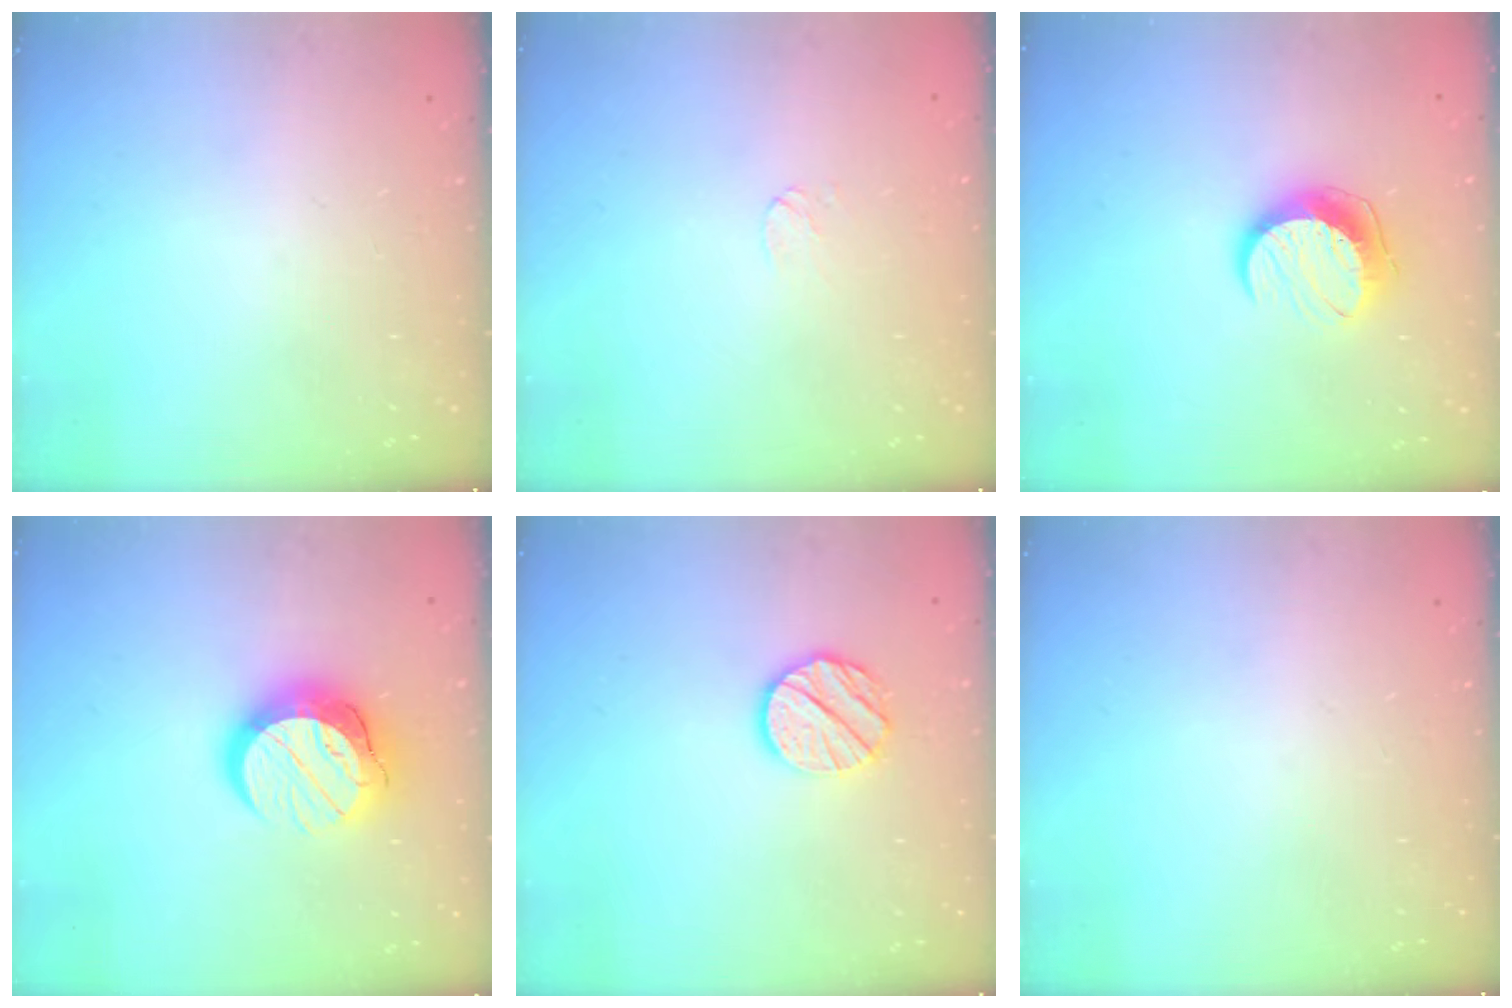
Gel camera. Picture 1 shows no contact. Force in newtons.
{"total": 3.1, "press": 3.1, "slide": 0.3}
{"total": 10.5, "press": 10.5, "slide": 0.4}
{"total": 15.1, "press": 15.1, "slide": 1.3}
{"total": 10.5, "press": 10.4, "slide": 0.7}
{"total": 0.0}